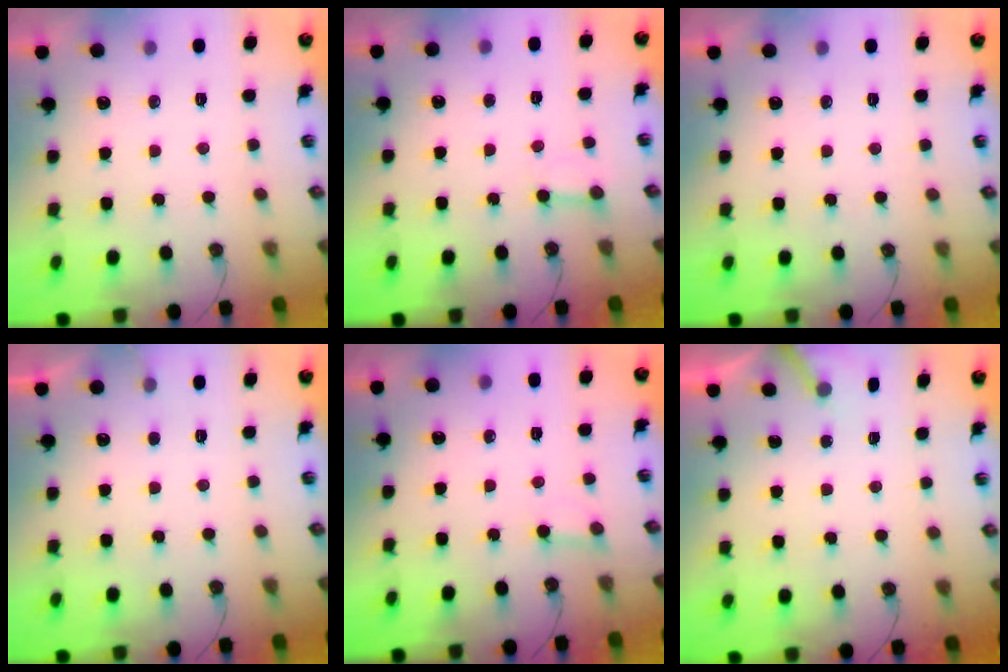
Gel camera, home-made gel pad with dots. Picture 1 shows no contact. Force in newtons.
{"total": 2.6, "press": 2.6, "slide": 0.3}
{"total": 0.0}
{"total": 4.6, "press": 4.6, "slide": 0.3}
{"total": 2.2, "press": 2.2, "slide": 0.1}
{"total": 3.0, "press": 3.0, "slide": 0.2}